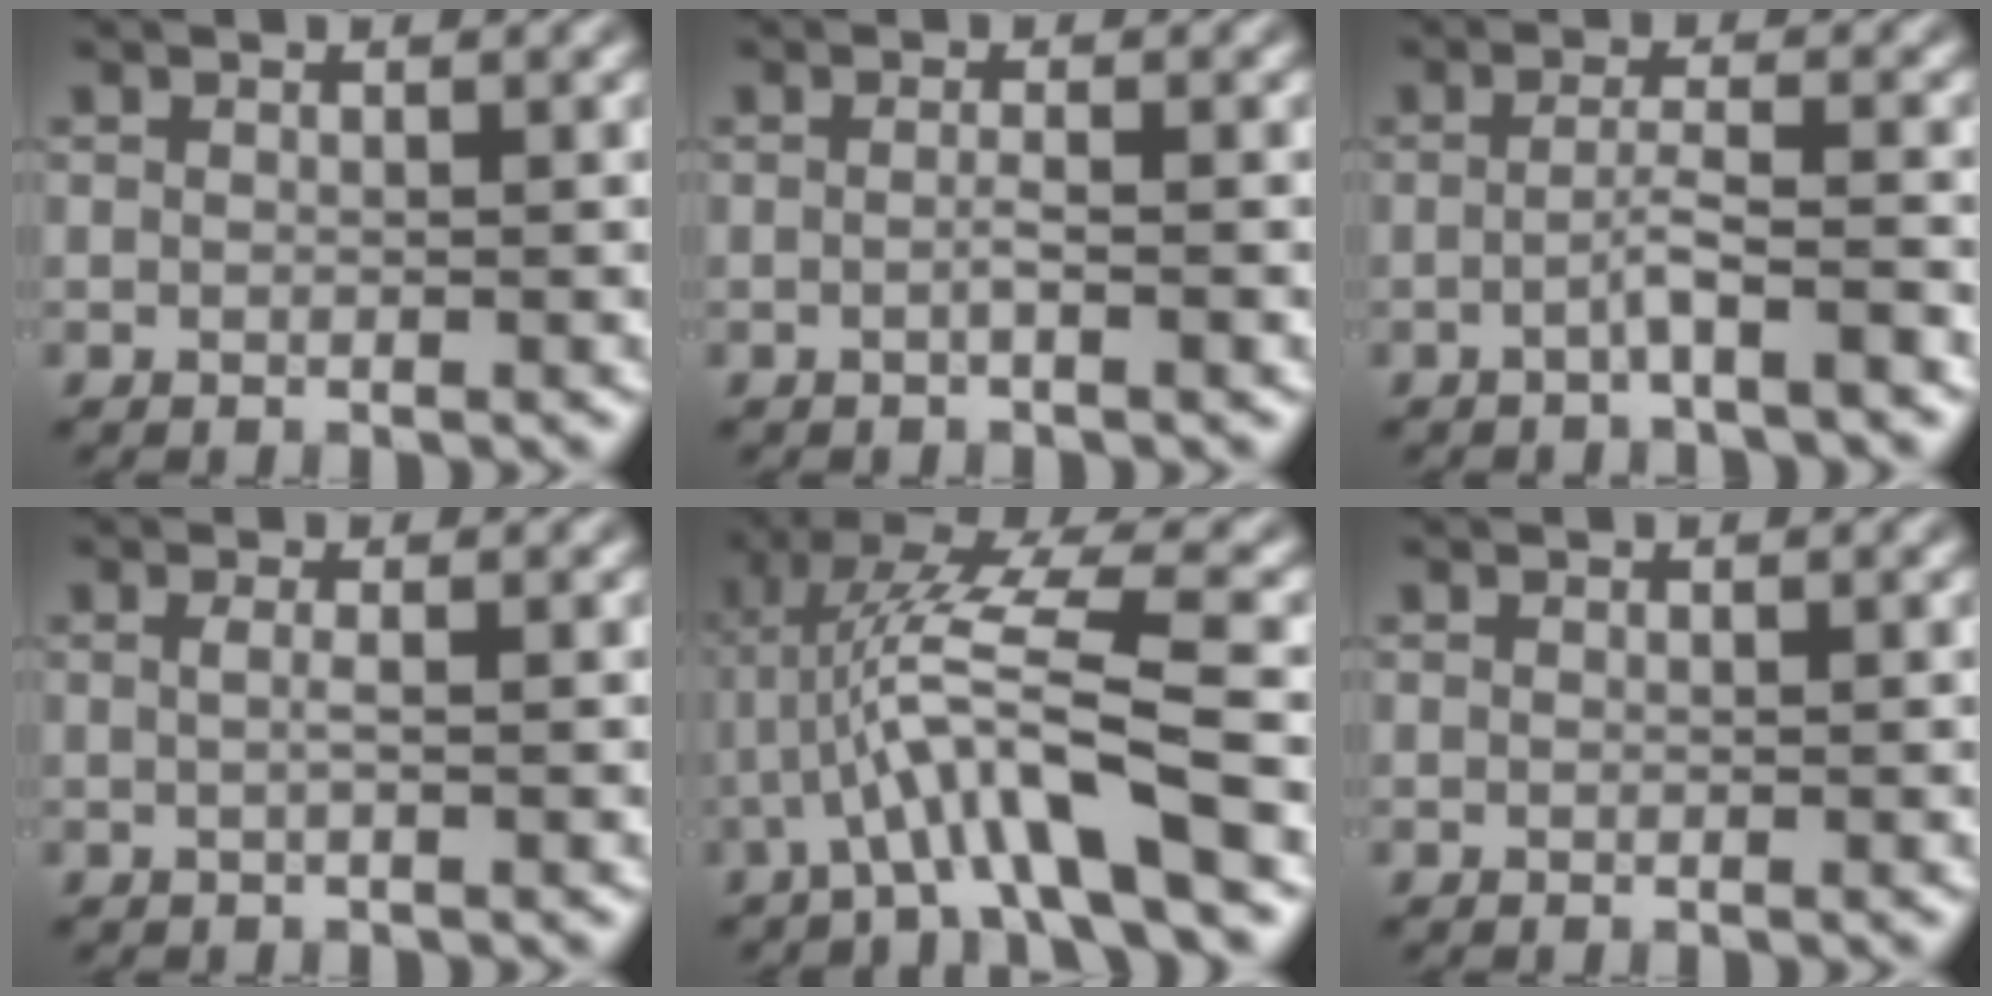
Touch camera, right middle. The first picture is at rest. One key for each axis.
{"total": 1.1, "fx": -0.3, "fy": 0.2, "fz": 1.1, "tx": -0.016, "ty": 0.001, "tz": -0.008}
{"total": 2.2, "fx": -1.1, "fy": 0.1, "fz": 1.9, "tx": -0.034, "ty": 0.010, "tz": -0.027}
{"total": 1.0, "fx": 0.0, "fy": 0.2, "fz": 0.9, "tx": -0.017, "ty": -0.001, "tz": -0.003}
{"total": 7.0, "fx": -2.4, "fy": 0.9, "fz": 6.5, "tx": -0.124, "ty": 0.024, "tz": -0.045}
{"total": 0.0}